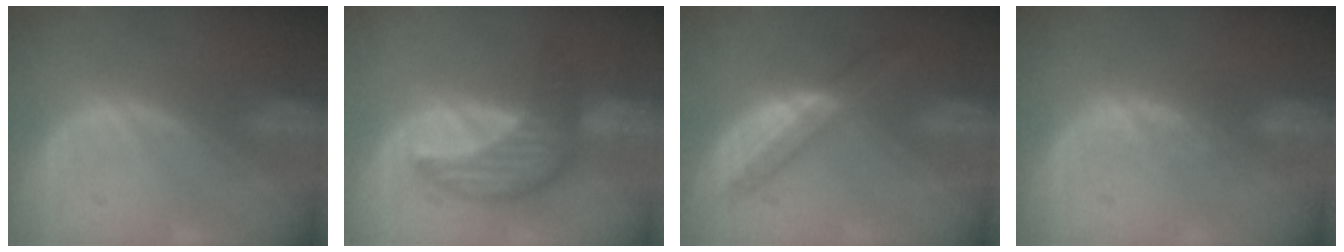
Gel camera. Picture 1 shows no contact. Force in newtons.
{"total": 7.3, "press": 7.2, "slide": 0.8}
{"total": 5.8, "press": 5.3, "slide": 2.2}
{"total": 1.9, "press": 1.8, "slide": 0.5}